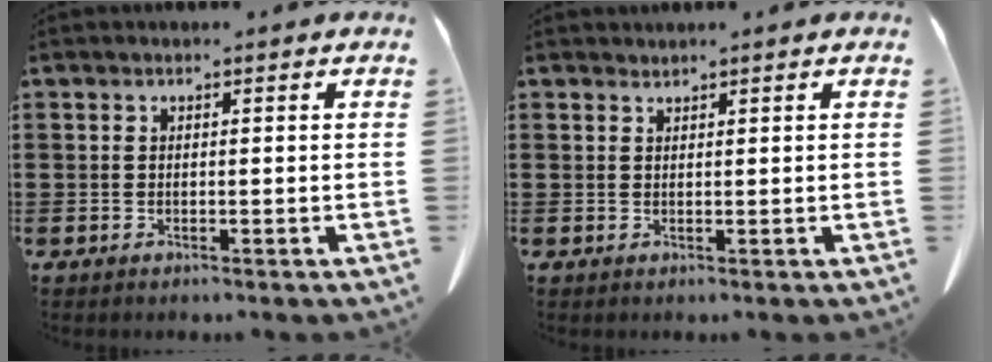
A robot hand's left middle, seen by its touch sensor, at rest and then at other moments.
{"total": 0.9, "force": [0.9, 0.0, -0.1], "torque": [-0.001, -0.001, 0.018]}